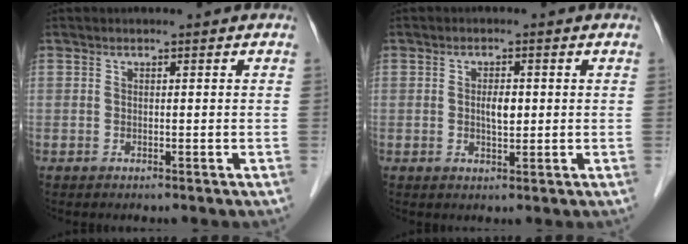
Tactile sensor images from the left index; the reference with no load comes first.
{"total": 2.6, "force": [-0.1, 1.0, 2.3], "torque": [-0.041, -0.003, -0.001]}